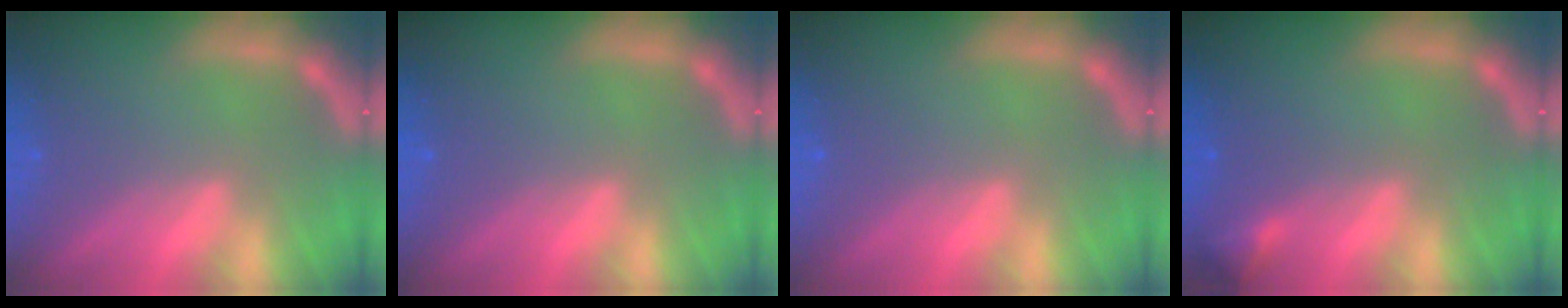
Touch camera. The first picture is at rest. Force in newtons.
{"total": 0.0}
{"total": 0.0}
{"total": 1.4}